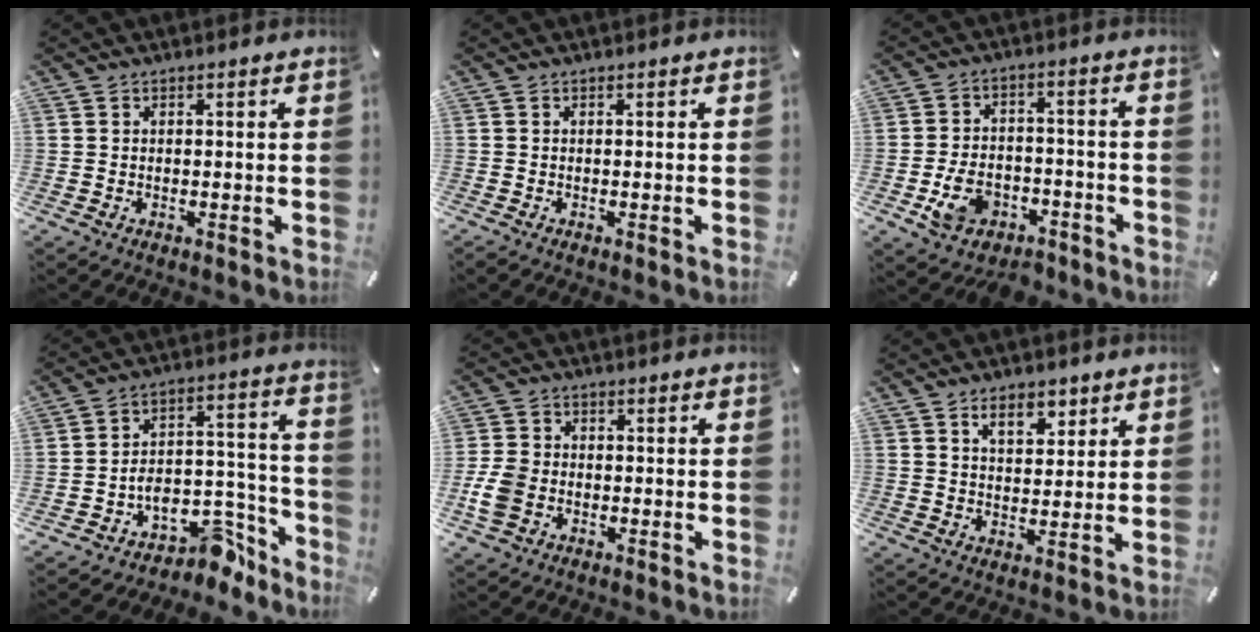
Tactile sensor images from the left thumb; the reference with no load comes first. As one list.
[{"total": 0.0}, {"total": 8.8, "force": [-4.6, 6.1, 4.3], "torque": [-0.089, 0.032, -0.079]}, {"total": 10.5, "force": [-6.1, 7.4, 4.3], "torque": [-0.021, 0.007, -0.100]}, {"total": 6.7, "force": [-1.9, 5.4, 3.5], "torque": [-0.091, 0.008, -0.036]}, {"total": 6.8, "force": [4.3, 3.9, 3.6], "torque": [-0.043, -0.016, 0.072]}]